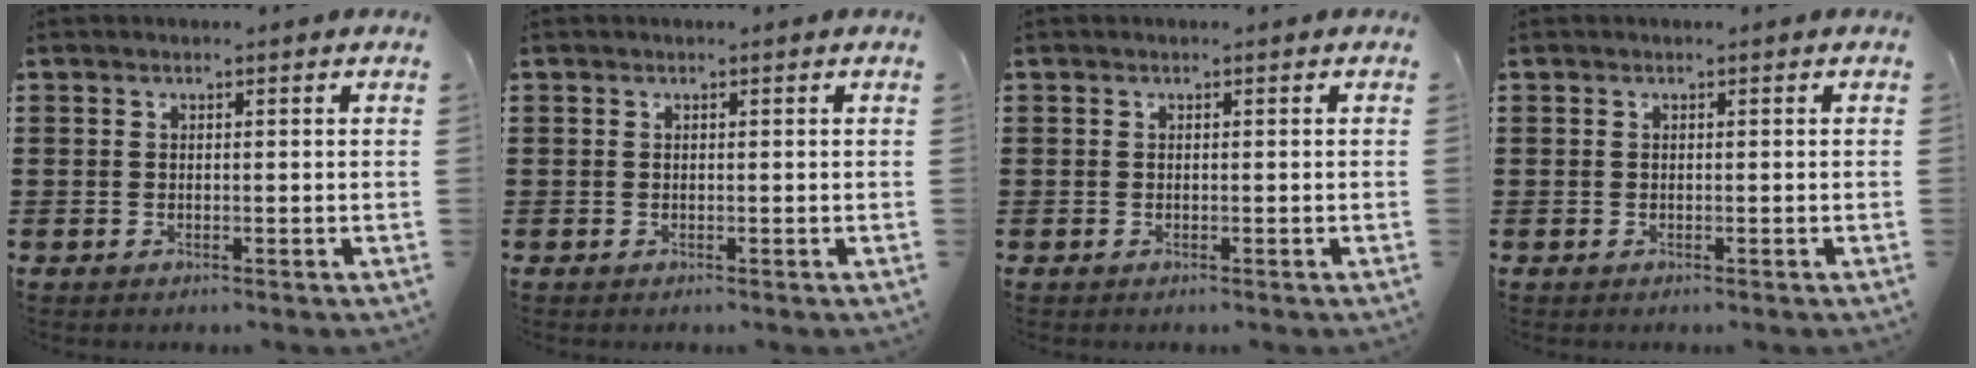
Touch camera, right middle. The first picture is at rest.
{"total": 0.0}
{"total": 0.0}
{"total": 0.0}